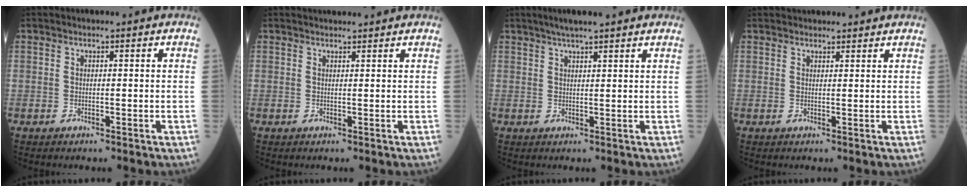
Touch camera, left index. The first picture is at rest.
{"total": 3.3, "force": [3.2, 0.3, 0.7], "torque": [-0.010, 0.021, 0.042]}
{"total": 6.3, "force": [5.1, 0.3, 3.7], "torque": [-0.055, 0.028, 0.076]}
{"total": 4.9, "force": [4.6, 1.1, 0.9], "torque": [-0.005, 0.030, 0.056]}